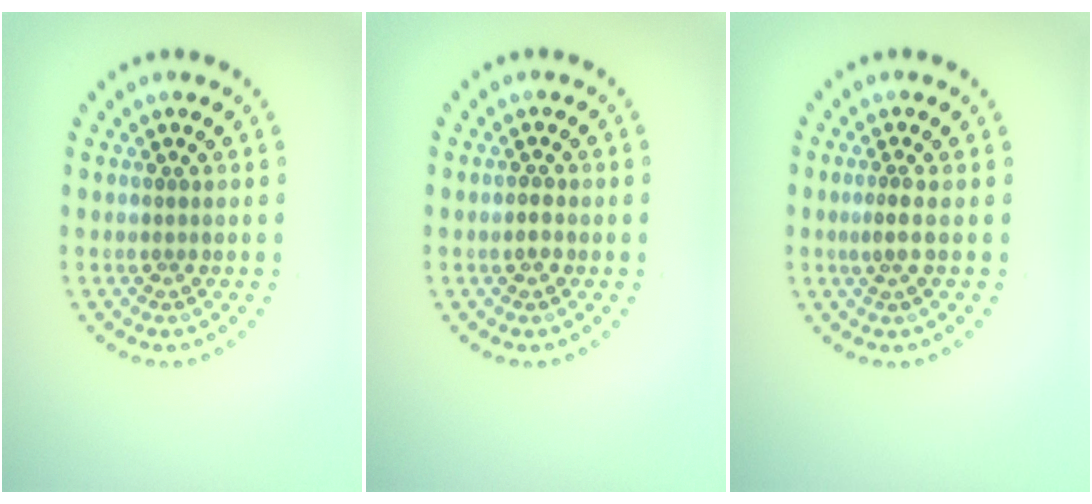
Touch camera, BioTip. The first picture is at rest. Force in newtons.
{"total": 1.1, "press": 1.1, "slide": 0.2}
{"total": 1.2, "press": 0.7, "slide": 1.0}